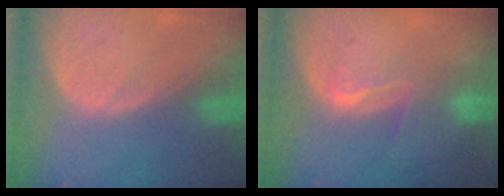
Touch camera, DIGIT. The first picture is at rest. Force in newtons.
{"total": 3.5, "press": 3.2, "slide": 1.5}